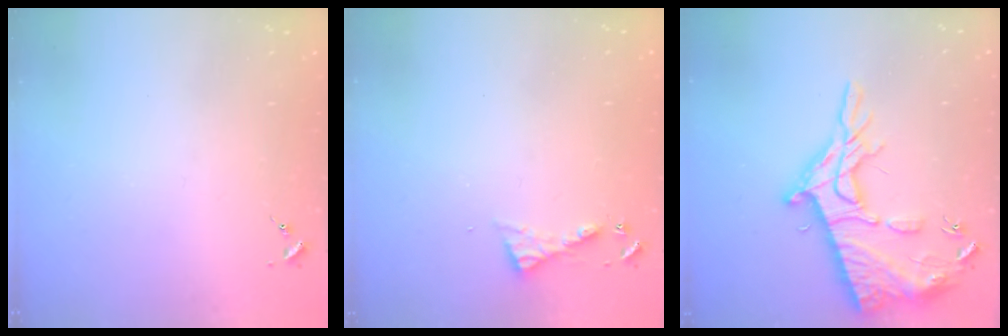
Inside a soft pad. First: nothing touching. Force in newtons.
{"total": 5.8, "press": 5.8, "slide": 0.5}
{"total": 21.1, "press": 21.0, "slide": 1.6}